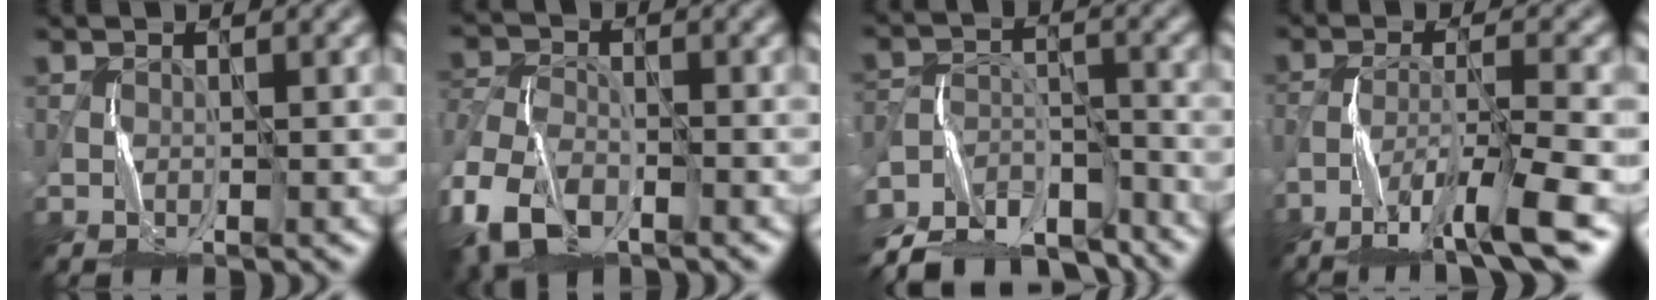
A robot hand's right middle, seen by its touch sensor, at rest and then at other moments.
{"total": 7.9, "force": [-4.1, 4.8, 4.8], "torque": [-0.109, -0.017, -0.092]}
{"total": 12.0, "force": [-10.5, 4.5, 3.7], "torque": [-0.057, -0.003, -0.162]}
{"total": 8.4, "force": [-5.6, 1.4, 6.0], "torque": [-0.098, 0.000, -0.095]}